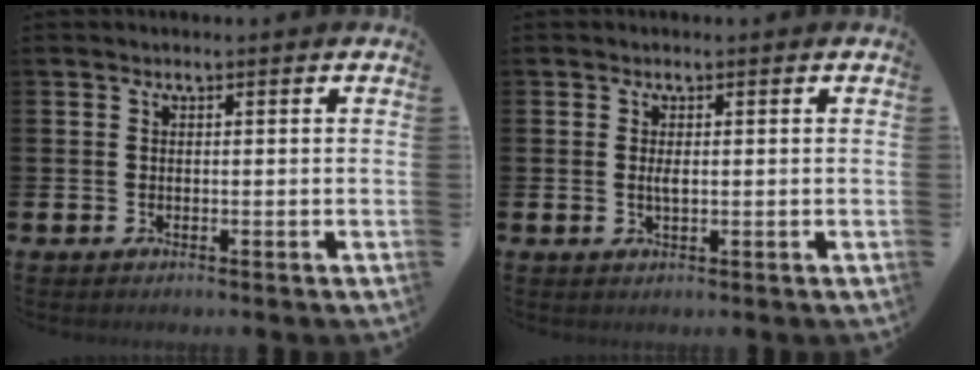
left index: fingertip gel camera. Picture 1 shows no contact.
{"total": 1.3, "force": [0.2, 0.4, 1.2], "torque": [-0.023, 0.002, 0.001]}